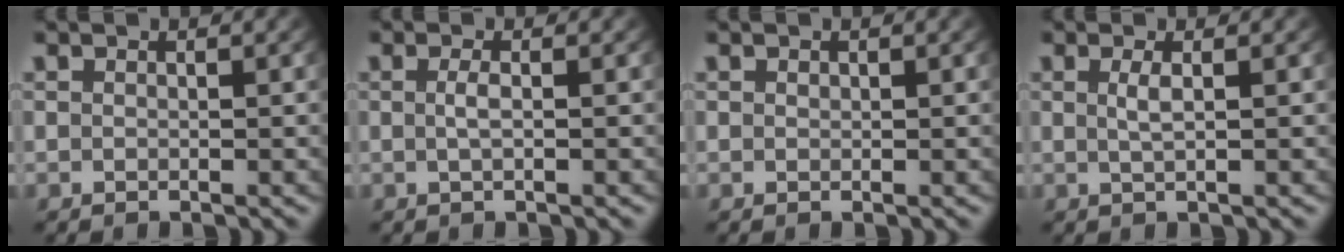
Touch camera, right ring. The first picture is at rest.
{"total": 1.2, "force": [-0.3, -0.1, 1.2], "torque": [-0.029, -0.008, 0.001]}
{"total": 0.0}
{"total": 1.4, "force": [0.2, -0.1, 1.4], "torque": [-0.033, -0.010, 0.011]}